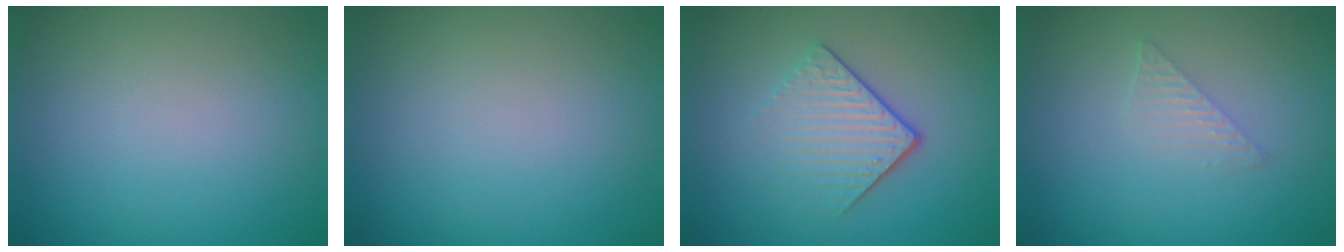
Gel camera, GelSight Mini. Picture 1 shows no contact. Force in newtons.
{"total": 0.0}
{"total": 4.2, "press": 2.7, "slide": 3.3}
{"total": 1.4, "press": 1.4, "slide": 0.1}